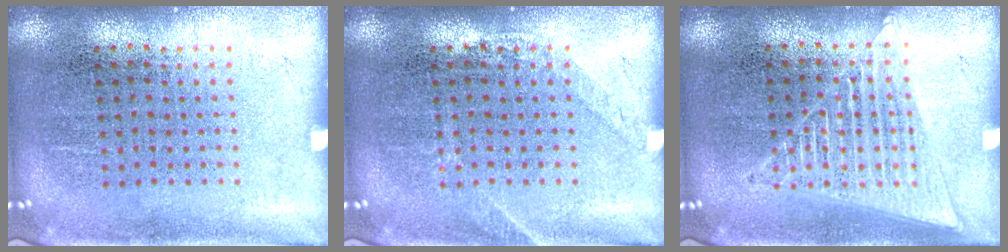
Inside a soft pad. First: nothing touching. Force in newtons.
{"total": 1.1, "press": 1.1, "slide": 0.2}
{"total": 1.4, "press": 1.4, "slide": 0.1}